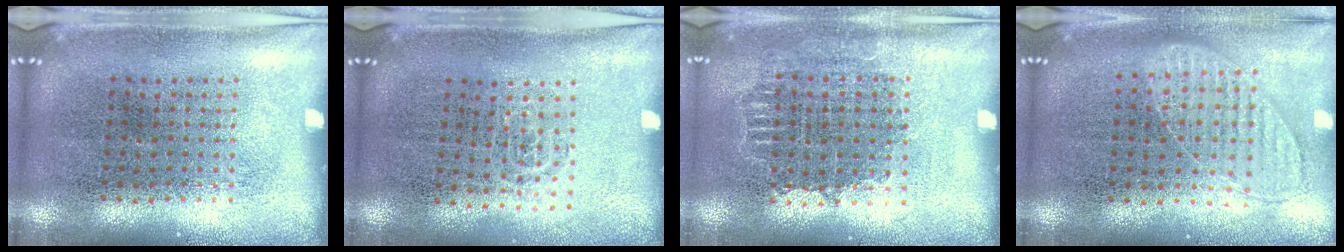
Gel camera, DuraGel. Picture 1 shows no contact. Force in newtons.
{"total": 0.6, "press": 0.4, "slide": 0.4}
{"total": 0.9, "press": 0.8, "slide": 0.3}
{"total": 1.0, "press": 0.9, "slide": 0.2}